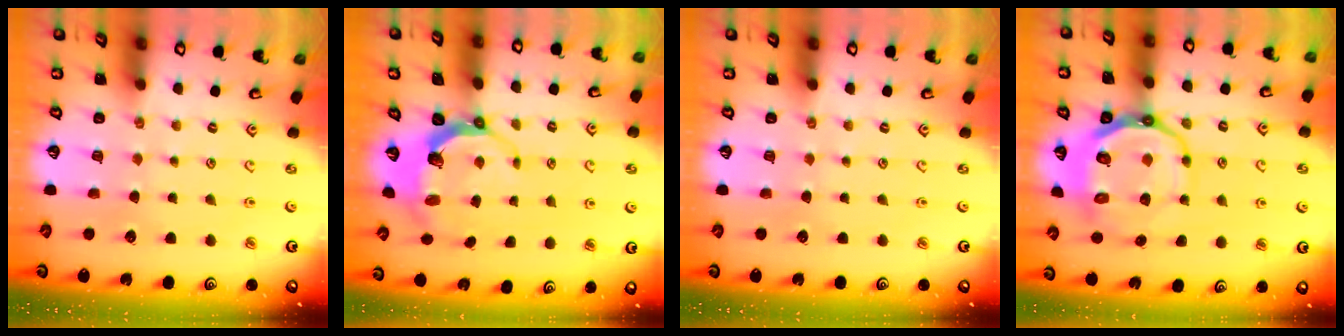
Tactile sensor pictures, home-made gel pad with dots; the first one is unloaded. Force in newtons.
{"total": 6.9, "press": 5.2, "slide": 4.5}
{"total": 0.0}
{"total": 14.6, "press": 14.2, "slide": 3.3}